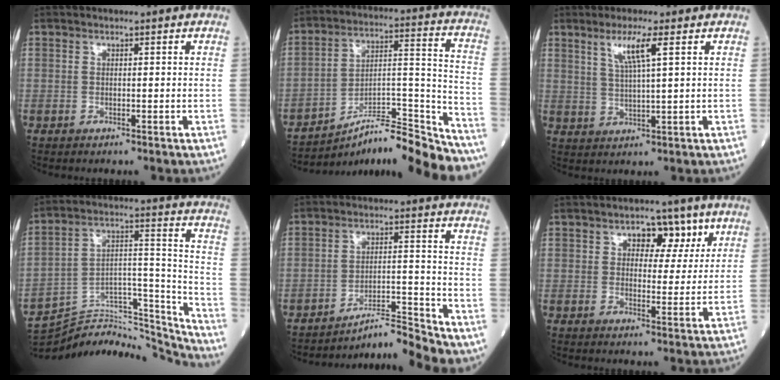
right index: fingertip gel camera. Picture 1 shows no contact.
{"total": 19.1, "force": [-16.8, 2.3, 8.8], "torque": [-0.101, 0.042, -0.265]}
{"total": 5.2, "force": [2.5, -0.2, 4.5], "torque": [-0.089, -0.001, 0.048]}
{"total": 21.8, "force": [-21.6, 1.2, 3.2], "torque": [-0.060, 0.045, -0.339]}
{"total": 6.3, "force": [-6.1, -1.5, 0.4], "torque": [-0.009, 0.012, -0.102]}
{"total": 6.0, "force": [3.1, 3.5, 3.7], "torque": [-0.038, 0.008, 0.041]}